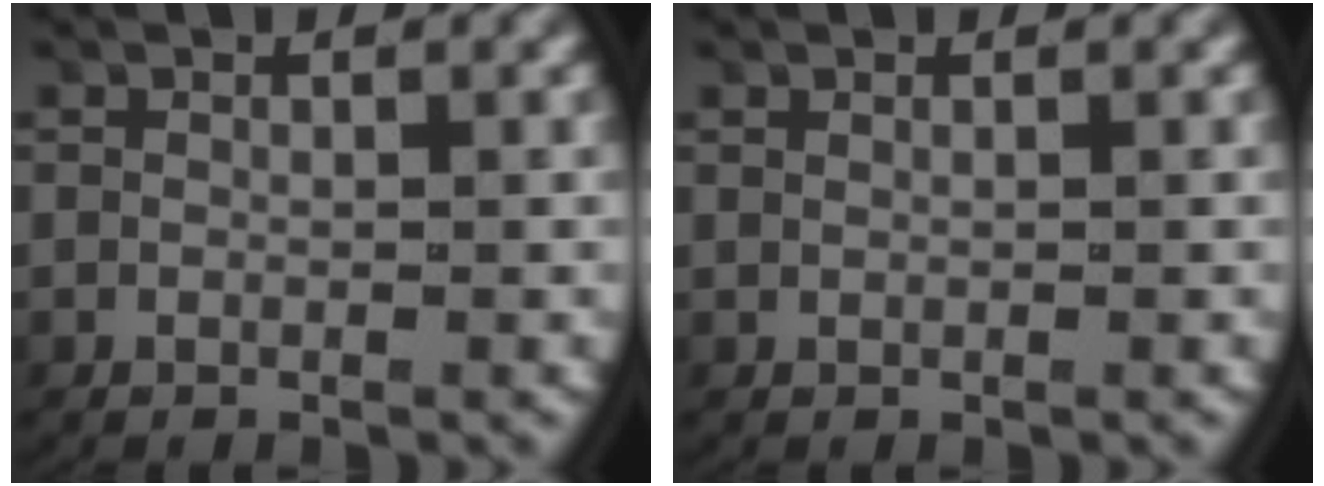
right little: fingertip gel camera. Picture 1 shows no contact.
{"total": 0.0}